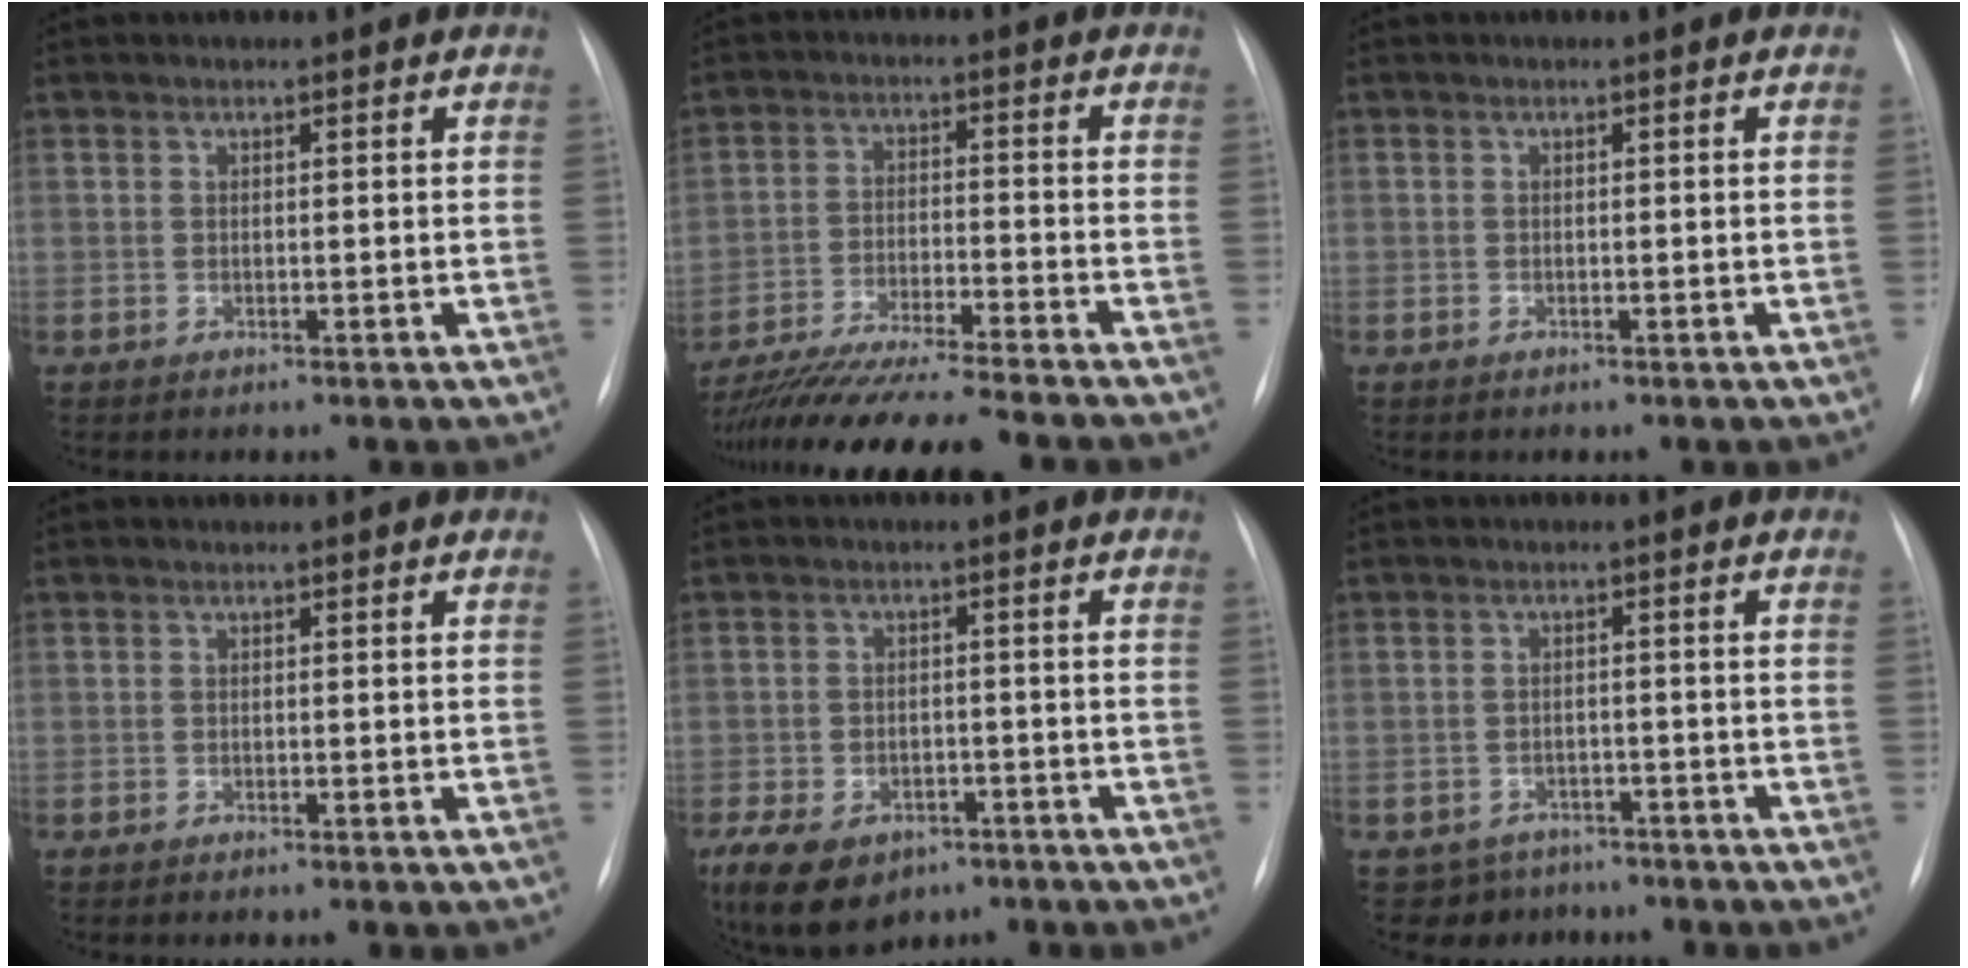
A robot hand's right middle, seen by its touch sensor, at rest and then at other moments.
{"total": 17.0, "force": [-15.1, -0.4, 7.7], "torque": [-0.131, -0.031, -0.245]}
{"total": 0.0}
{"total": 0.0}
{"total": 17.2, "force": [-9.7, 11.6, 8.2], "torque": [-0.238, -0.015, -0.136]}
{"total": 5.0, "force": [-3.9, 3.2, -0.2], "torque": [0.008, 0.016, -0.052]}